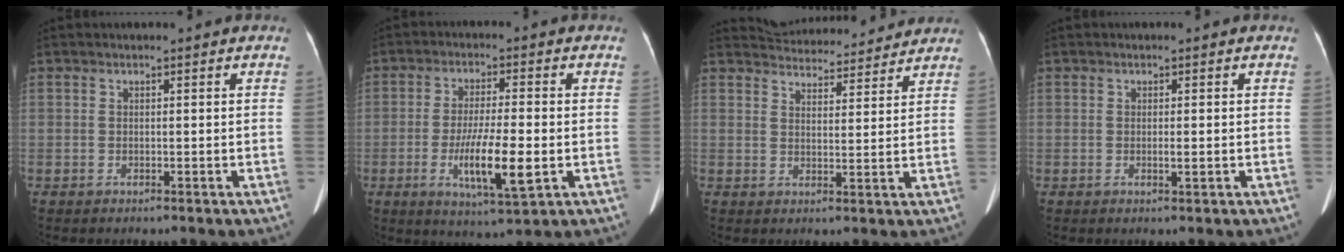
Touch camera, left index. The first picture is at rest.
{"total": 9.5, "force": [-2.4, 1.1, 9.1], "torque": [-0.167, -0.018, -0.042]}
{"total": 12.0, "force": [11.6, 2.7, 1.6], "torque": [-0.012, 0.020, 0.145]}
{"total": 0.9, "force": [-0.2, 0.0, 0.9], "torque": [-0.019, -0.002, -0.003]}